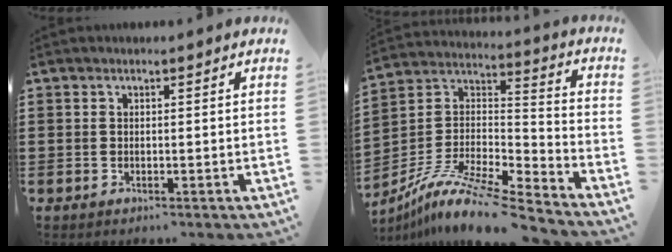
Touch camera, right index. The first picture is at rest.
{"total": 10.6, "force": [-8.6, 1.6, 5.9], "torque": [-0.123, 0.007, -0.175]}